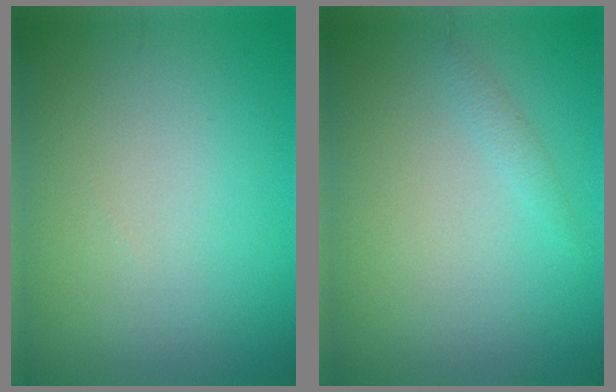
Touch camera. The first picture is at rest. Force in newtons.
{"total": 0.8, "press": 0.8, "slide": 0.1}